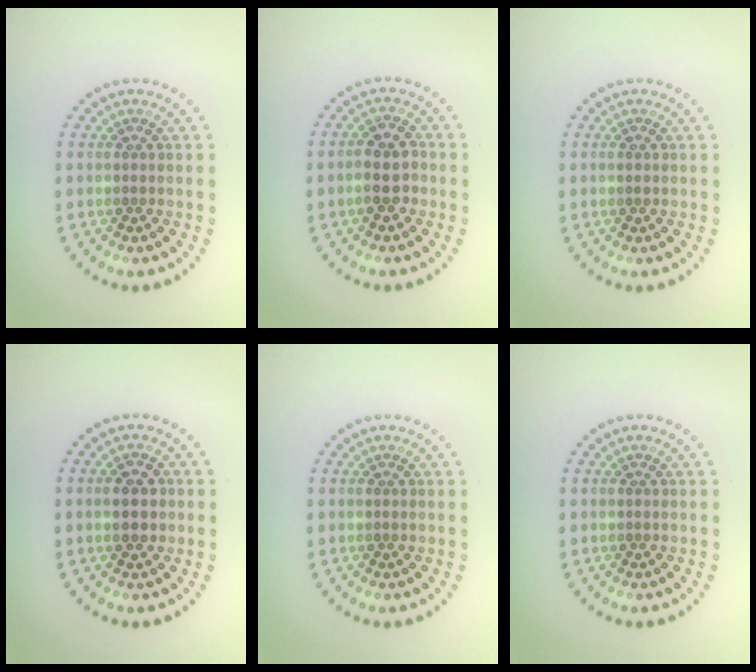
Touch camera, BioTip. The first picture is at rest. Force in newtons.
{"total": 2.8, "press": 2.7, "slide": 0.8}
{"total": 0.7, "press": 0.7, "slide": 0.3}
{"total": 2.3, "press": 2.3, "slide": 0.1}
{"total": 0.0}
{"total": 0.0}